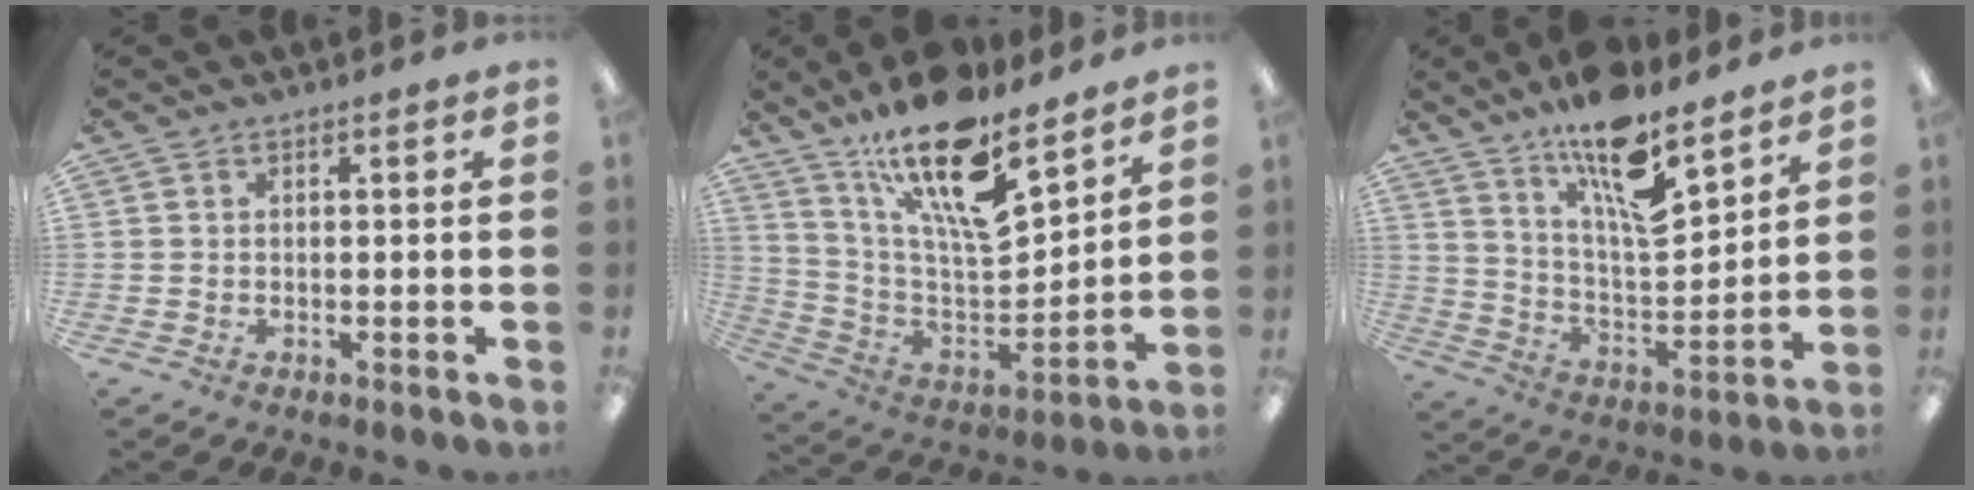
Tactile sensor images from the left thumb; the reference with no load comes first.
{"total": 20.6, "force": [14.3, 6.9, 13.1], "torque": [-0.232, -0.093, 0.248]}
{"total": 15.9, "force": [11.5, 4.9, 9.8], "torque": [-0.170, -0.070, 0.196]}